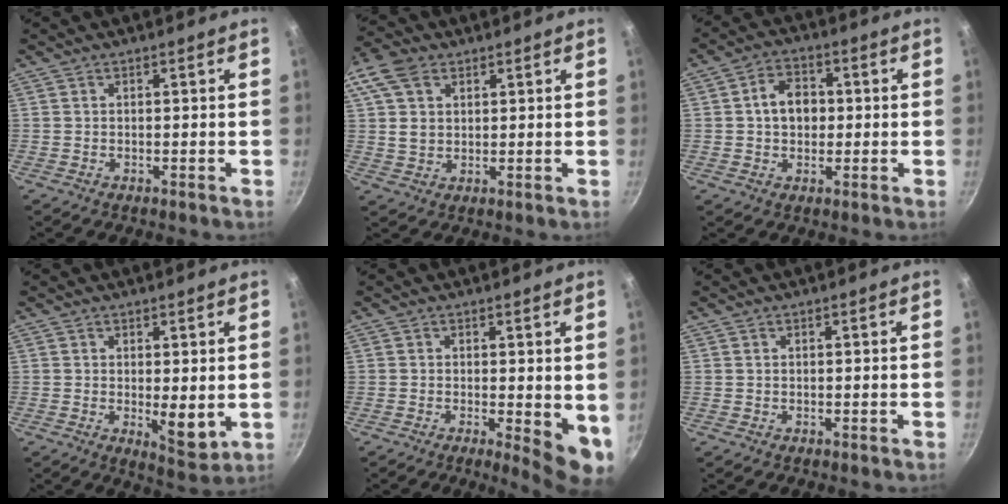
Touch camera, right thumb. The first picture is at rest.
{"total": 9.8, "force": [3.8, 6.9, 5.8], "torque": [-0.106, -0.001, 0.065]}
{"total": 7.2, "force": [0.3, 5.5, 4.6], "torque": [-0.049, 0.014, -0.003]}
{"total": 6.1, "force": [0.1, 2.3, 5.6], "torque": [-0.075, -0.025, 0.007]}
{"total": 7.5, "force": [-0.5, 2.5, 7.1], "torque": [-0.079, -0.014, -0.004]}
{"total": 0.0}